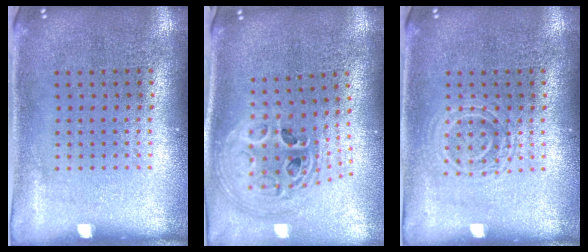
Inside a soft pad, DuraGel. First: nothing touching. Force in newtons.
{"total": 2.6, "press": 1.9, "slide": 1.8}
{"total": 2.0, "press": 2.0, "slide": 0.4}